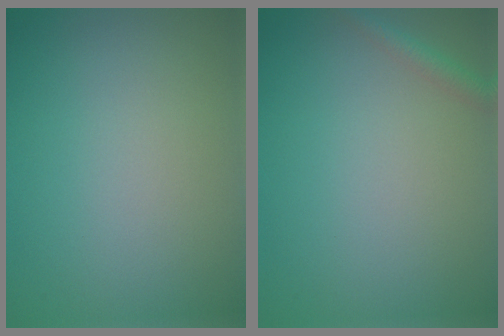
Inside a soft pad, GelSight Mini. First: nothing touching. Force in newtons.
{"total": 1.4, "press": 1.4, "slide": 0.1}